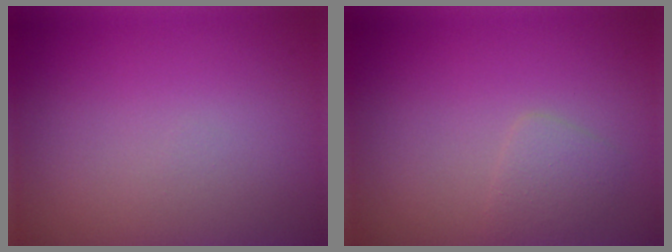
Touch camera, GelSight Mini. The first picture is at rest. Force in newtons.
{"total": 1.4, "press": 1.4, "slide": 0.1}